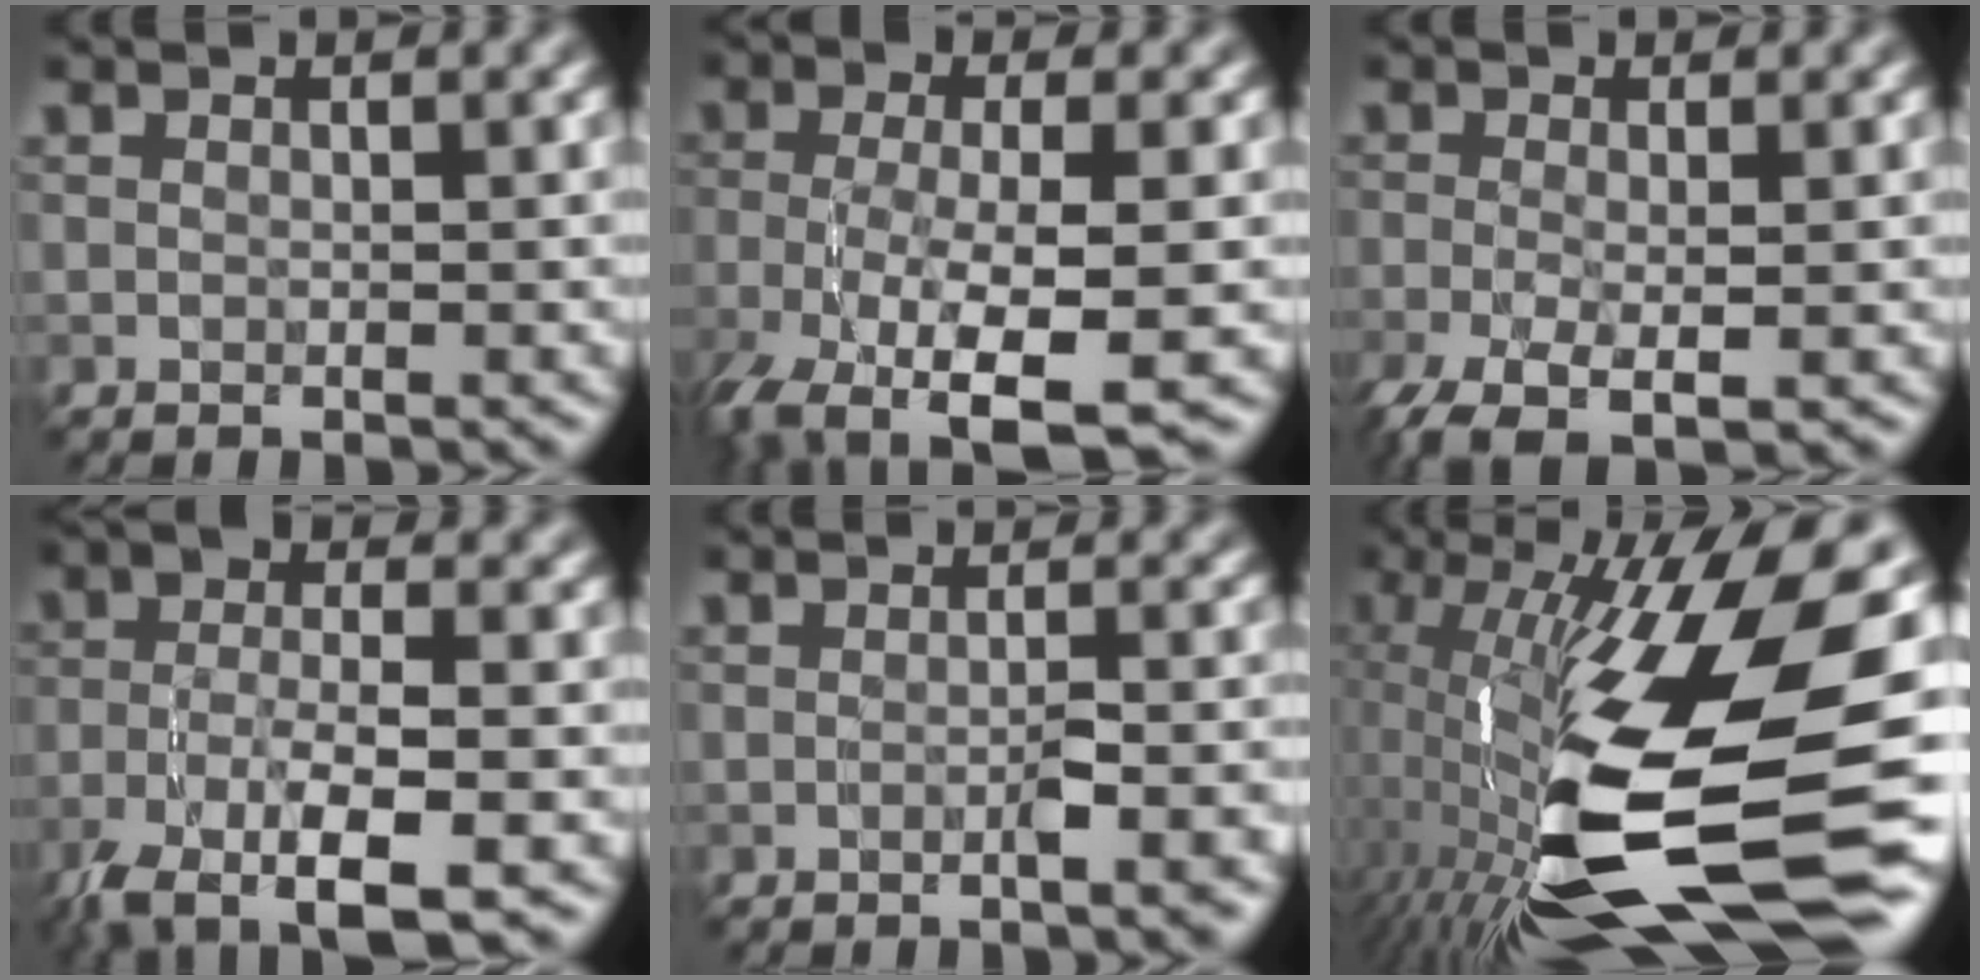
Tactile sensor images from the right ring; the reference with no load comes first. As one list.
[{"total": 8.2, "force": [-4.1, 2.6, 6.7], "torque": [-0.131, -0.015, -0.070]}, {"total": 4.8, "force": [-2.5, 1.5, 3.9], "torque": [-0.078, -0.008, -0.045]}, {"total": 8.3, "force": [-4.9, 2.5, 6.2], "torque": [-0.120, -0.006, -0.090]}, {"total": 1.9, "force": [-1.0, 0.3, 1.6], "torque": [-0.017, 0.004, -0.013]}, {"total": 17.7, "force": [-1.9, 6.1, 16.5], "torque": [-0.316, -0.011, -0.020]}]